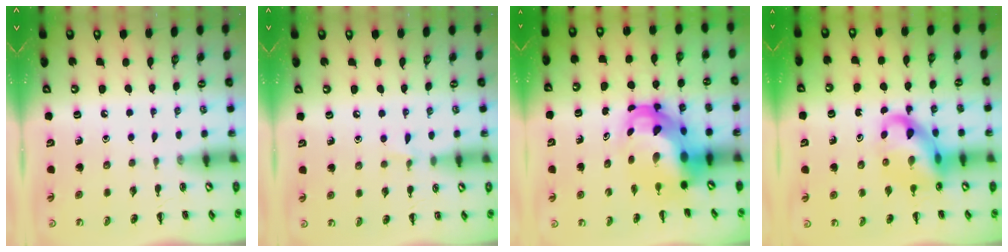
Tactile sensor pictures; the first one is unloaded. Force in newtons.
{"total": 3.9, "press": 3.7, "slide": 1.2}
{"total": 9.0, "press": 8.9, "slide": 1.3}
{"total": 12.5, "press": 11.9, "slide": 3.5}